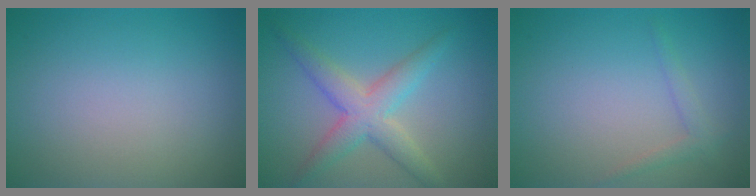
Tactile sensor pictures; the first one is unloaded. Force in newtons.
{"total": 4.2, "press": 4.2, "slide": 0.0}
{"total": 1.2, "press": 1.2, "slide": 0.1}